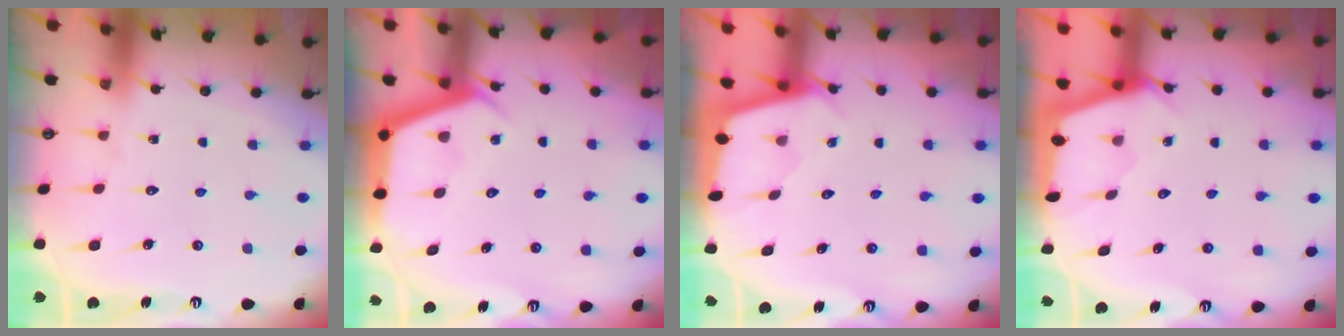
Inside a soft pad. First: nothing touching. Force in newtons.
{"total": 3.7, "press": 3.6, "slide": 0.4}
{"total": 1.6, "press": 1.6, "slide": 0.1}
{"total": 2.3, "press": 2.3, "slide": 0.3}